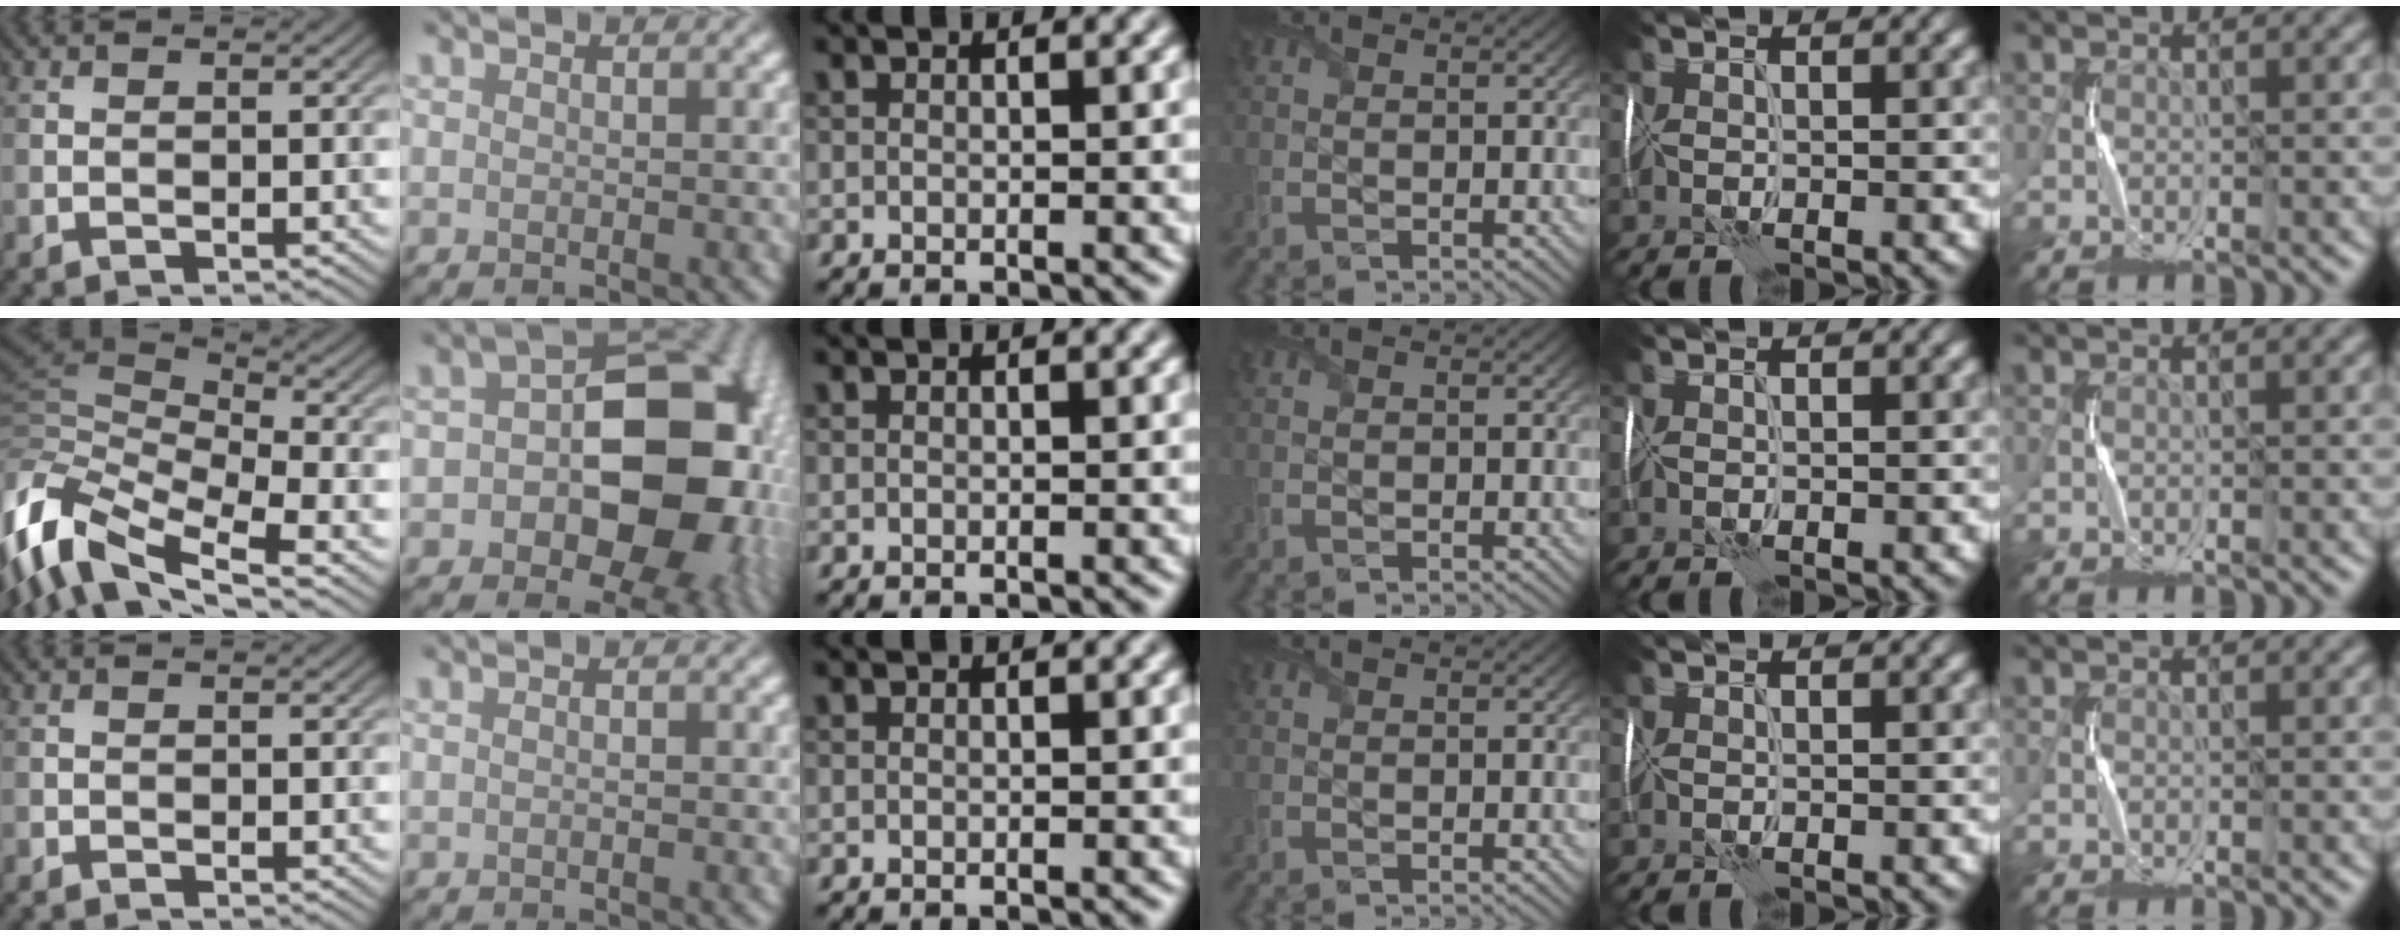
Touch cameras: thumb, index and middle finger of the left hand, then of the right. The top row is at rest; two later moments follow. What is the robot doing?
{"motion": "wrap", "object": "plastic wrap"}